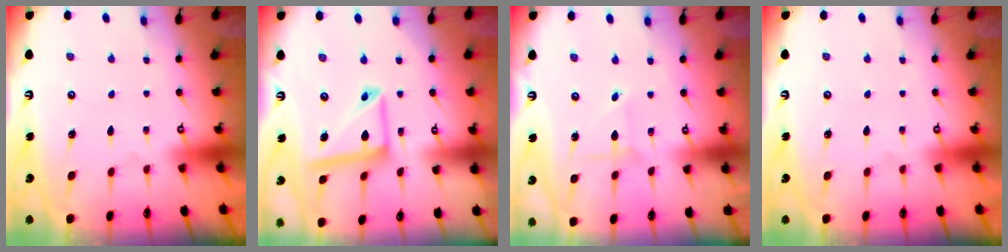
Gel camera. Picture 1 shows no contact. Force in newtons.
{"total": 13.3, "press": 13.3, "slide": 1.4}
{"total": 2.3, "press": 2.3, "slide": 0.2}
{"total": 0.0}